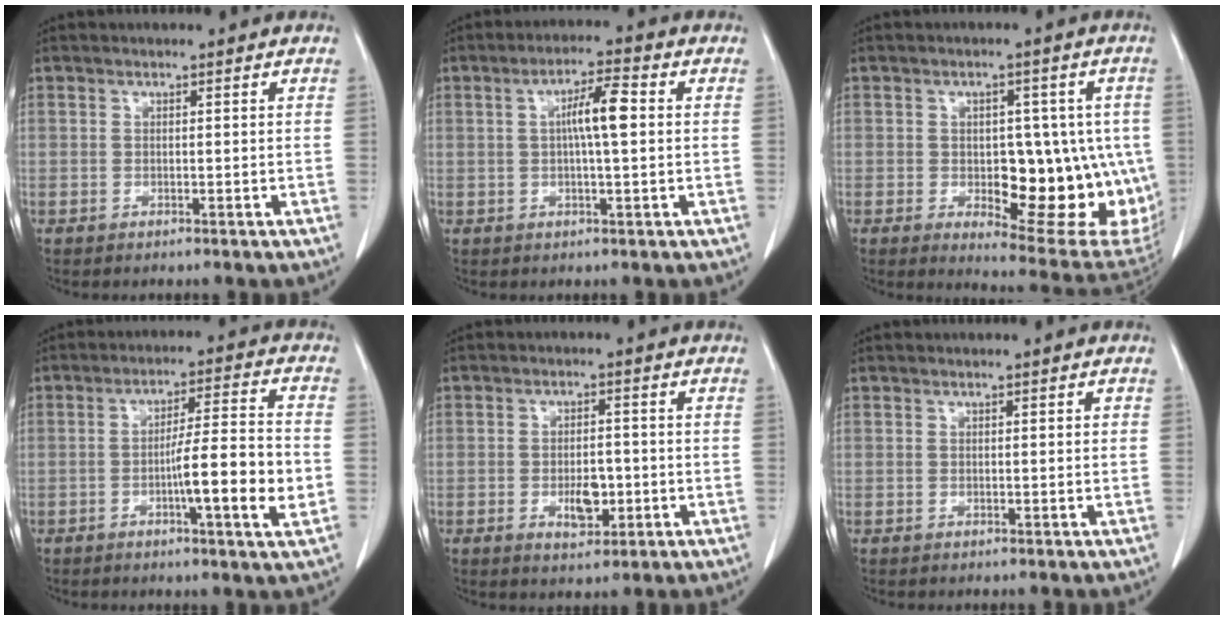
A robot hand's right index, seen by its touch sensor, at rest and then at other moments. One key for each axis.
{"total": 6.0, "fx": 0.8, "fy": 0.7, "fz": 5.9, "tx": -0.103, "ty": 0.010, "tz": 0.012}
{"total": 16.7, "fx": -2.4, "fy": 6.9, "fz": 15.0, "tx": -0.143, "ty": 0.008, "tz": -0.006}
{"total": 10.8, "fx": -2.7, "fy": 0.1, "fz": 10.5, "tx": -0.161, "ty": -0.001, "tz": -0.045}
{"total": 4.7, "fx": -1.3, "fy": 2.3, "fz": 3.9, "tx": -0.063, "ty": 0.000, "tz": -0.013}
{"total": 0.5, "fx": 0.2, "fy": 0.1, "fz": 0.5, "tx": -0.007, "ty": 0.001, "tz": 0.005}